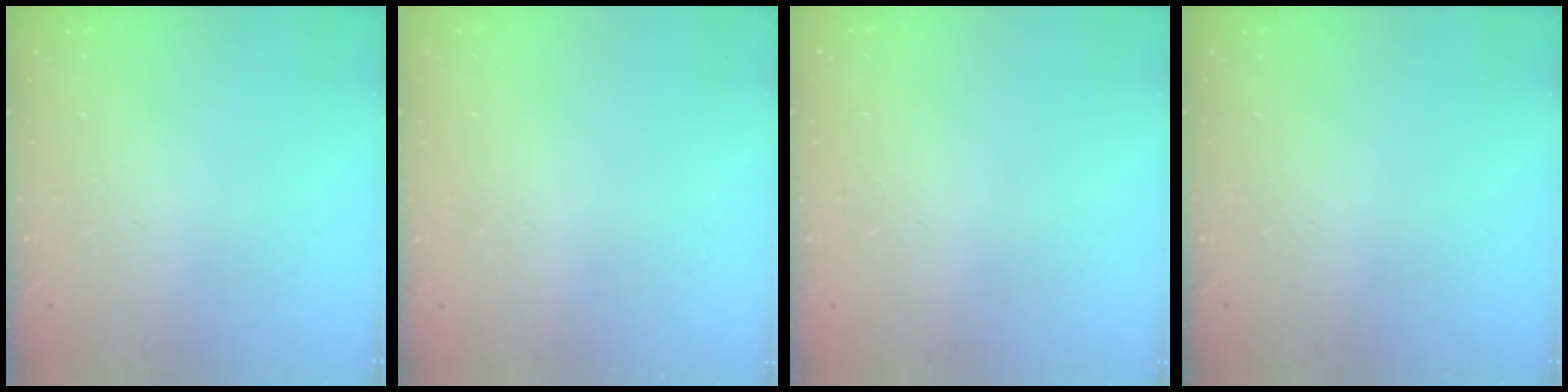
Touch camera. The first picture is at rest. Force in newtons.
{"total": 0.0}
{"total": 0.0}
{"total": 0.0}